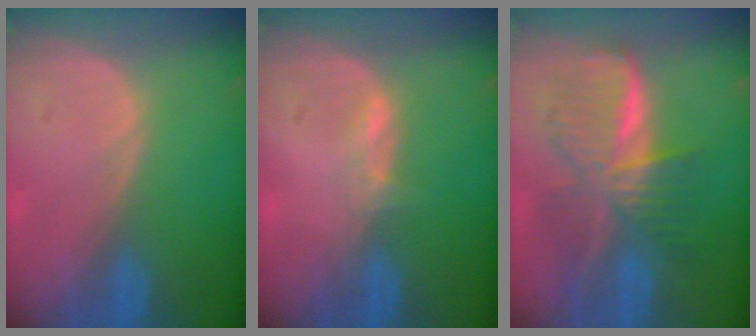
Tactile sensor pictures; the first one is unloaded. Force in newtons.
{"total": 1.6, "press": 1.5, "slide": 0.6}
{"total": 9.3, "press": 9.3, "slide": 0.7}